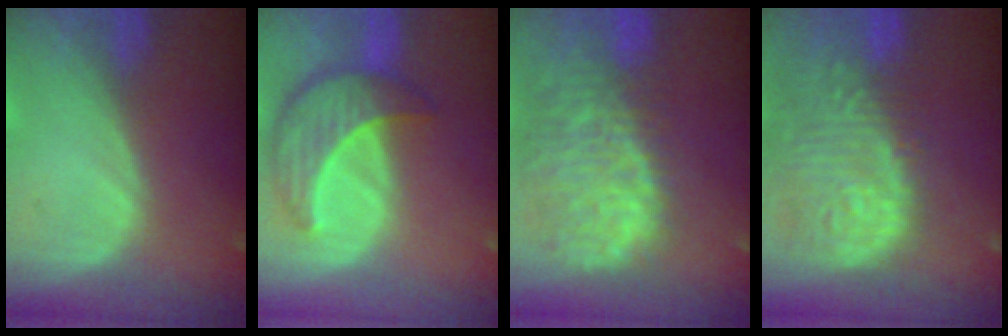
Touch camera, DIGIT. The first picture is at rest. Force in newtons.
{"total": 8.6, "press": 7.7, "slide": 3.7}
{"total": 13.7, "press": 11.1, "slide": 7.9}
{"total": 14.5, "press": 11.9, "slide": 8.2}